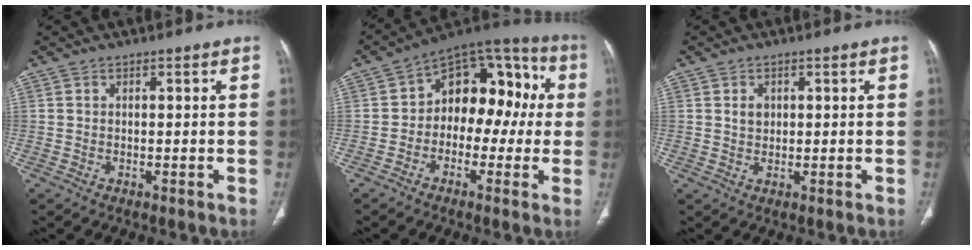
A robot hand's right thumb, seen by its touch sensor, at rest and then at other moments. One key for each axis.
{"total": 15.8, "fx": 0.0, "fy": 10.5, "fz": 11.8, "tx": -0.104, "ty": 0.058, "tz": -0.017}
{"total": 2.2, "fx": 0.6, "fy": 1.8, "fz": 1.2, "tx": -0.014, "ty": -0.003, "tz": 0.013}